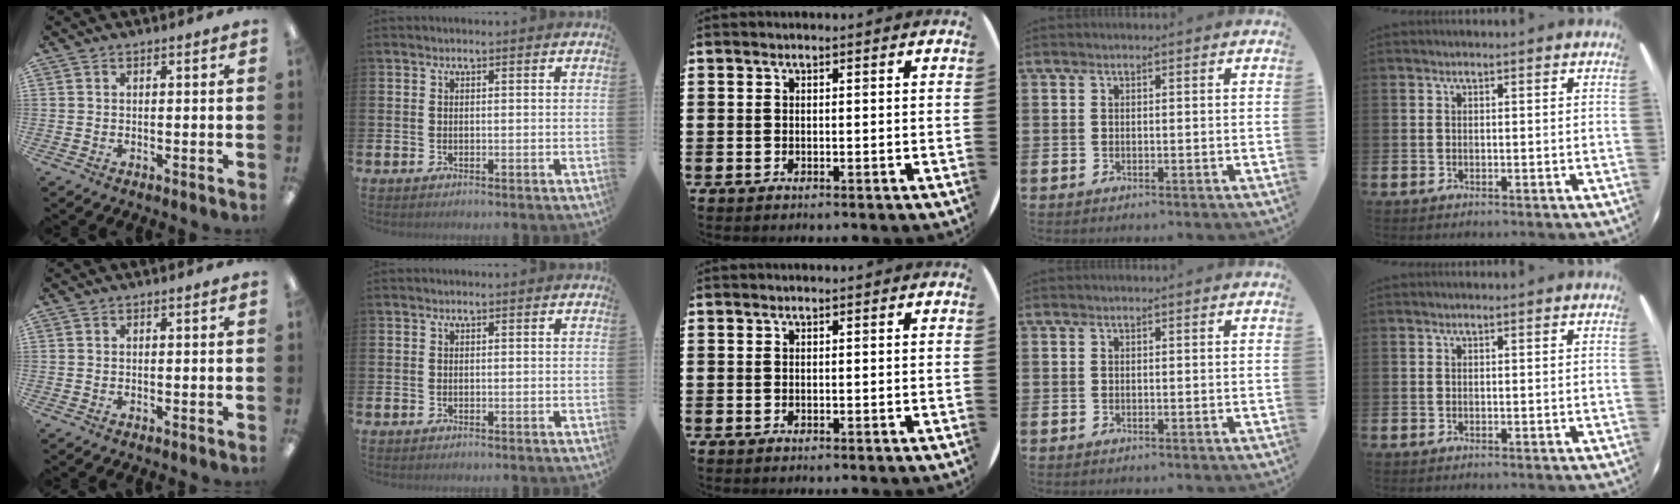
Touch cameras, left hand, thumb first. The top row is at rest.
{}